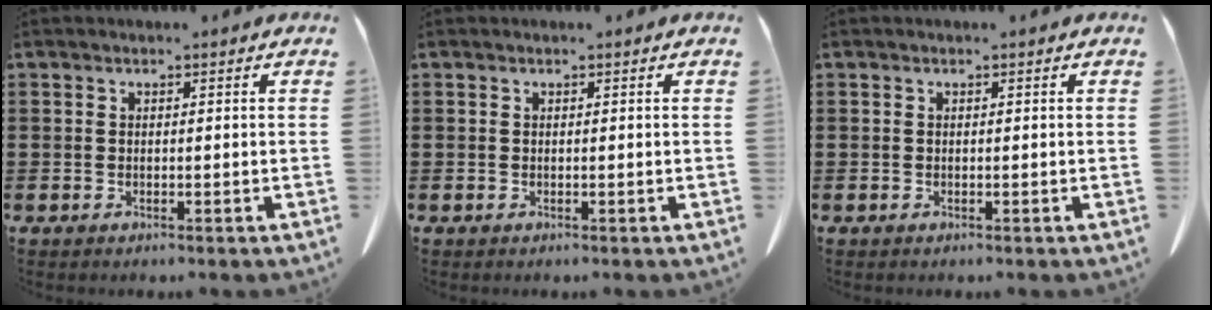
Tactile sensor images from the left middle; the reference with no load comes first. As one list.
[{"total": 0.0}, {"total": 0.0}]